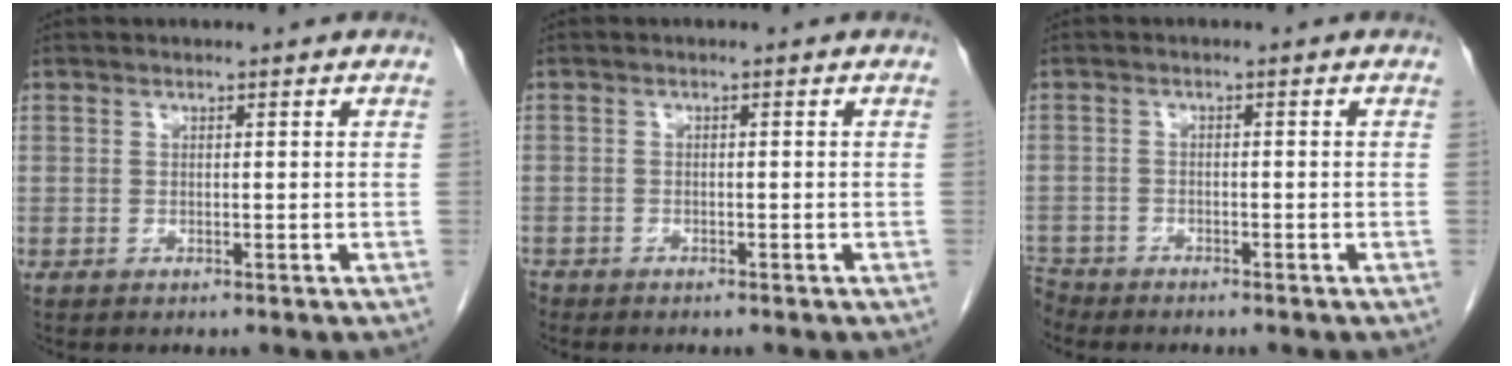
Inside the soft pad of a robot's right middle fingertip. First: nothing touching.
{"total": 2.3, "force": [-2.1, 1.0, 0.2], "torque": [-0.003, -0.001, -0.037]}
{"total": 3.3, "force": [-3.2, 1.0, -0.2], "torque": [0.004, -0.006, -0.059]}